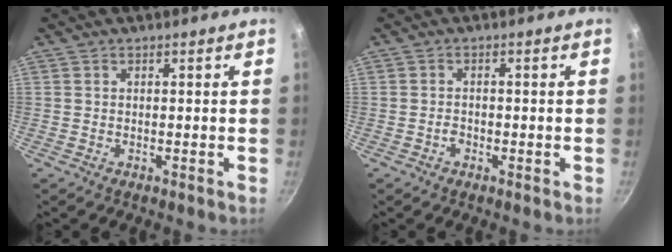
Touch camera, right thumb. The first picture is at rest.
{"total": 1.4, "force": [-0.8, 1.0, 0.7], "torque": [-0.012, 0.009, -0.011]}